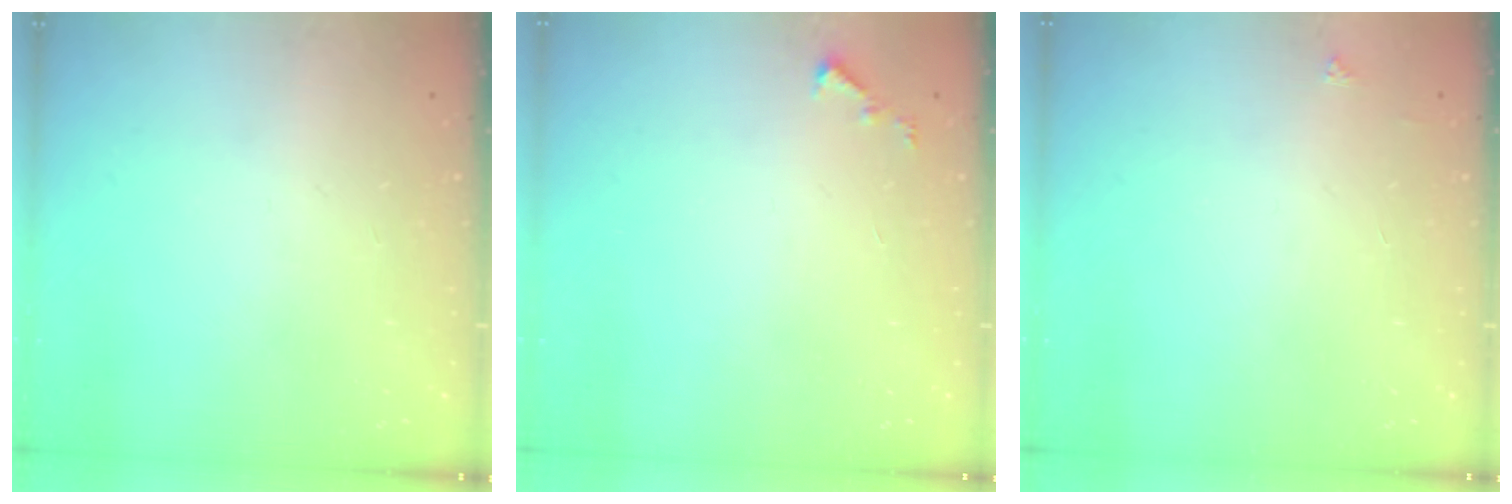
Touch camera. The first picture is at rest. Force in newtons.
{"total": 3.3, "press": 3.3, "slide": 0.3}
{"total": 2.1, "press": 2.1, "slide": 0.3}